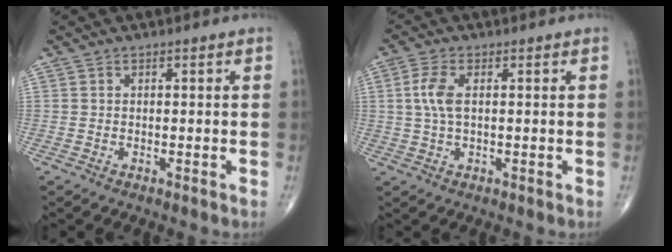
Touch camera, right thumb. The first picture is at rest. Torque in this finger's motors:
{"motor_torque": [-0.33, 0.30, -0.32, -0.16, 0.00]}